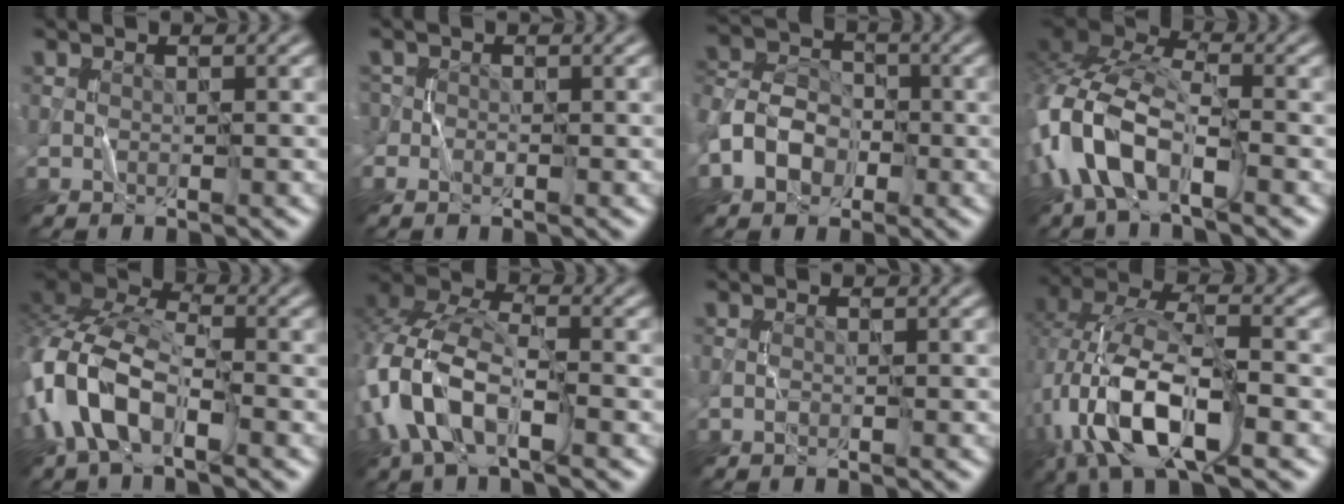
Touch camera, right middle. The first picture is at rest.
{"total": 0.9, "force": [-0.2, 0.8, 0.4], "torque": [-0.003, 0.000, -0.006]}
{"total": 5.2, "force": [-1.9, 4.0, 2.7], "torque": [-0.059, 0.003, -0.043]}
{"total": 10.2, "force": [-3.6, 4.9, 8.2], "torque": [-0.175, 0.009, -0.082]}
{"total": 9.1, "force": [-3.6, 4.5, 7.1], "torque": [-0.155, 0.014, -0.084]}
{"total": 9.1, "force": [-3.3, 4.8, 7.0], "torque": [-0.163, 0.006, -0.077]}
{"total": 0.0}
{"total": 11.7, "force": [-3.9, 4.7, 9.9], "torque": [-0.200, 0.010, -0.082]}